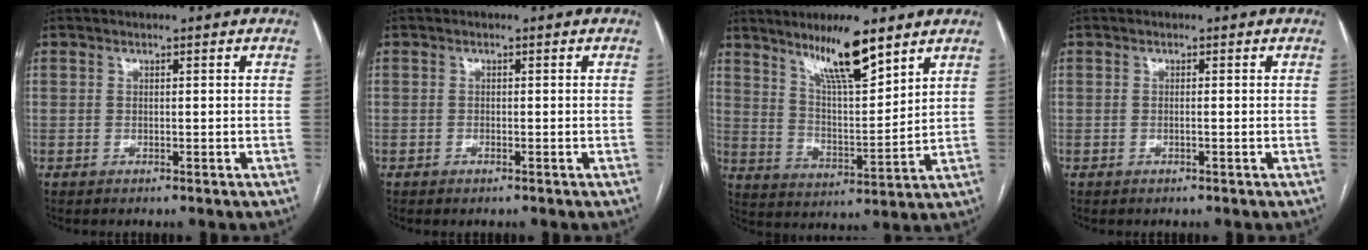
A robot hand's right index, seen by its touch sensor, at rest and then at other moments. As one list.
[{"total": 0.6, "force": [-0.5, 0.2, 0.4], "torque": [-0.007, -0.001, -0.005]}, {"total": 11.1, "force": [7.9, 1.5, 7.6], "torque": [-0.136, -0.008, 0.144]}, {"total": 0.5, "force": [-0.2, -0.1, 0.5], "torque": [-0.009, 0.001, -0.002]}]